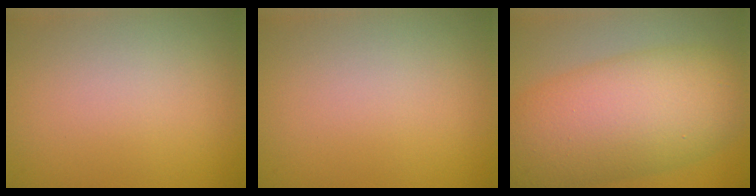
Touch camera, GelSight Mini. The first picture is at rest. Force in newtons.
{"total": 0.0}
{"total": 11.9, "press": 11.9, "slide": 0.3}